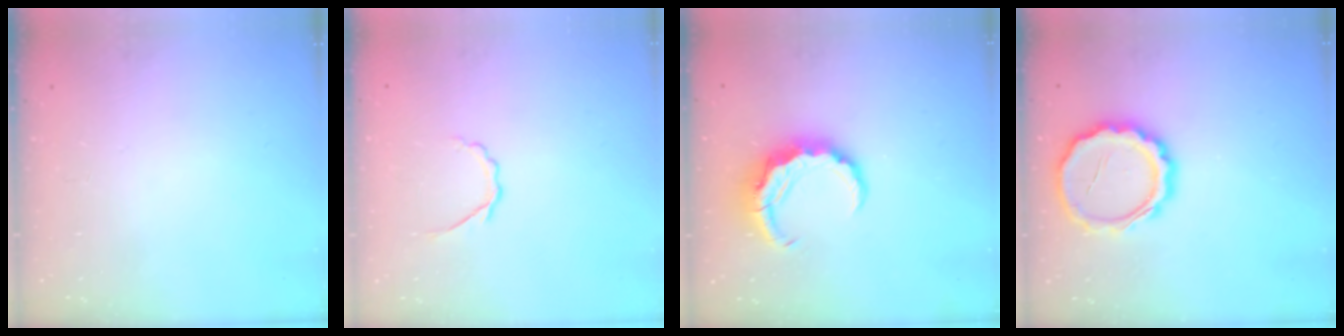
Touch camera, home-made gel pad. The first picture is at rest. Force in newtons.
{"total": 2.9, "press": 2.7, "slide": 0.8}
{"total": 8.3, "press": 8.3, "slide": 0.9}
{"total": 12.5, "press": 12.5, "slide": 1.1}